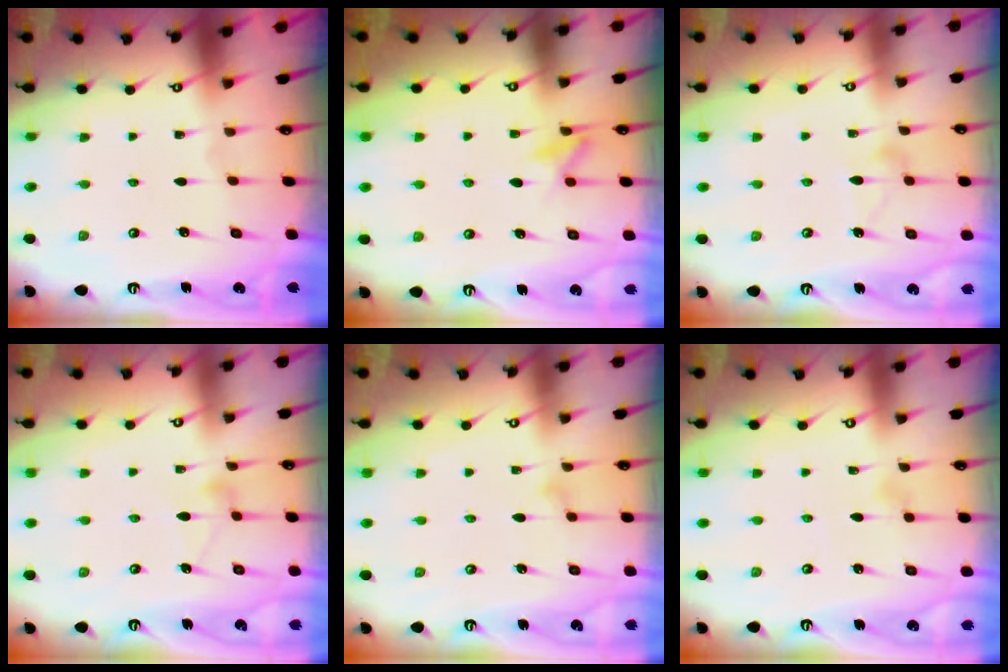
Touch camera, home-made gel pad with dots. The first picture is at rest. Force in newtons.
{"total": 8.6, "press": 8.5, "slide": 1.0}
{"total": 7.8, "press": 7.8, "slide": 0.2}
{"total": 6.8, "press": 6.8, "slide": 0.4}
{"total": 8.9, "press": 8.9, "slide": 0.5}
{"total": 3.9, "press": 3.8, "slide": 0.3}